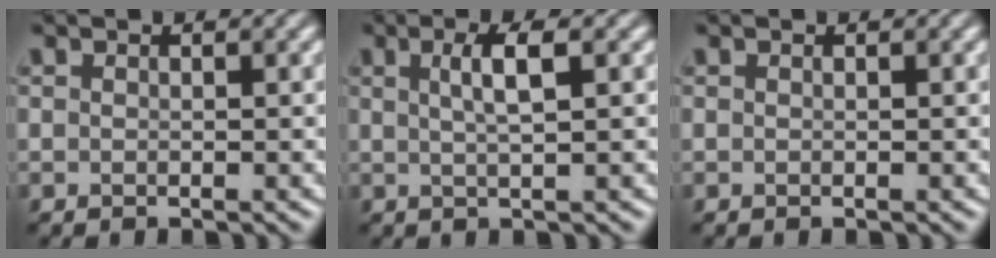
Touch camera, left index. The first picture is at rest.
{"total": 3.0, "force": [0.8, 0.8, 2.8], "torque": [-0.041, 0.007, 0.012]}
{"total": 0.0}